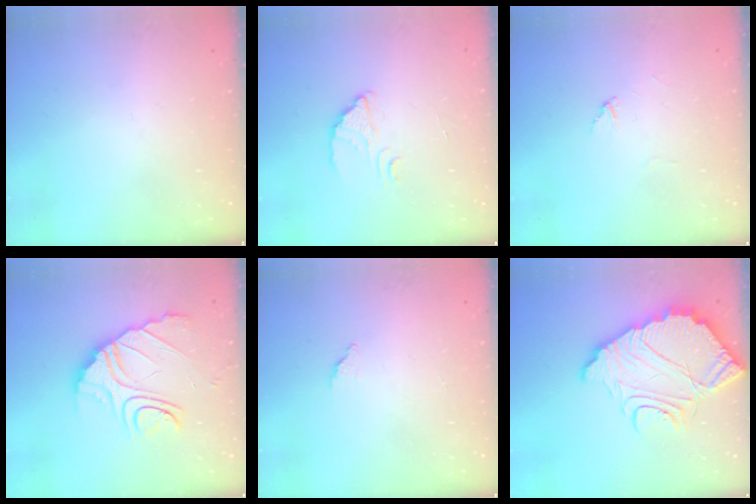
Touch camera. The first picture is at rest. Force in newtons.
{"total": 2.6, "press": 2.6, "slide": 0.1}
{"total": 2.6, "press": 2.6, "slide": 0.2}
{"total": 10.6, "press": 10.5, "slide": 0.7}
{"total": 1.5, "press": 1.5, "slide": 0.1}
{"total": 15.3, "press": 15.3, "slide": 1.4}